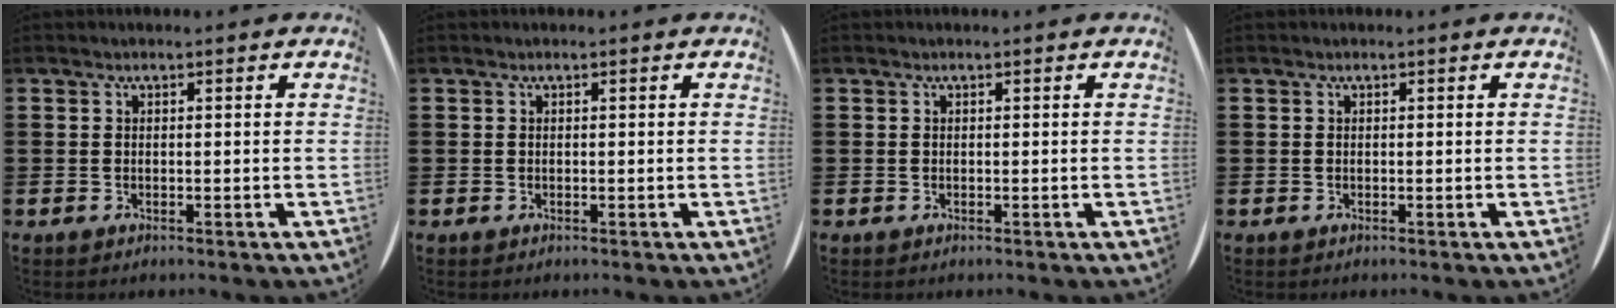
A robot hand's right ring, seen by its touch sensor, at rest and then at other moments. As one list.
[{"total": 0.0}, {"total": 0.0}, {"total": 0.0}]